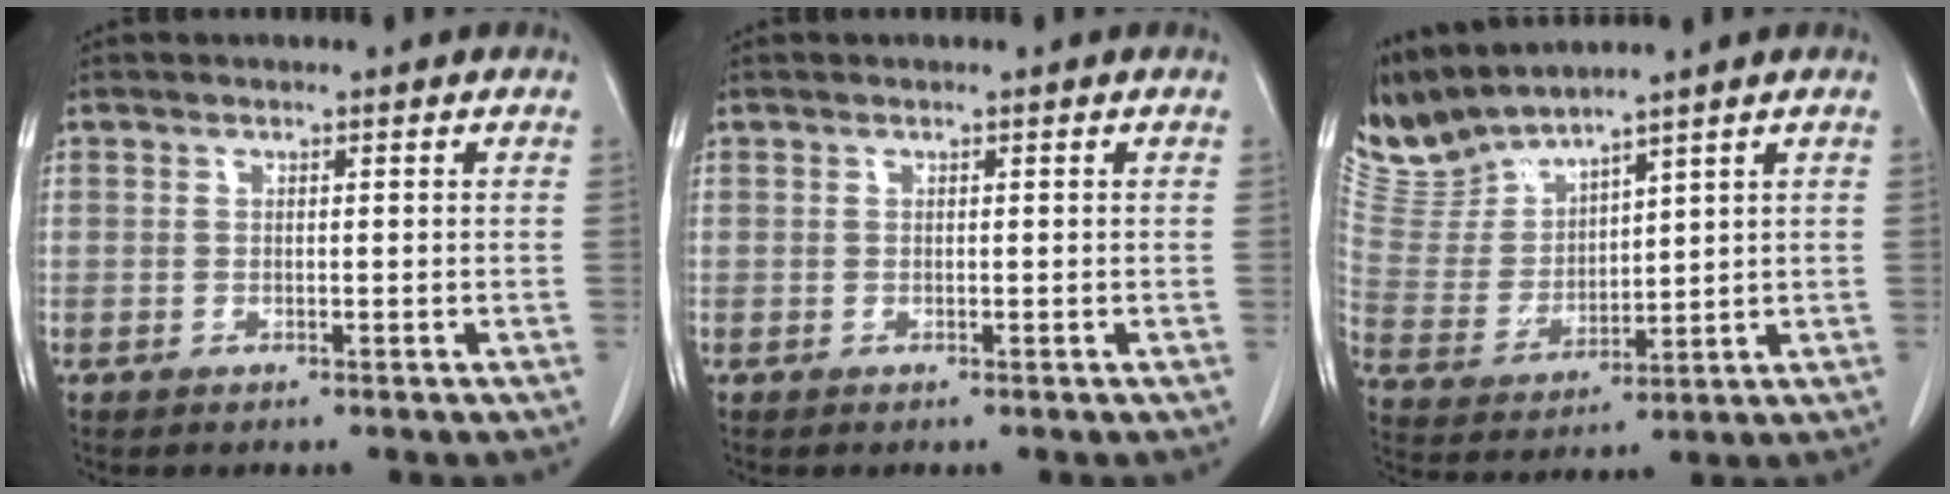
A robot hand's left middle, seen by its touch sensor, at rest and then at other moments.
{"total": 0.0}
{"total": 8.1, "force": [8.1, 0.0, 1.0], "torque": [-0.049, 0.006, 0.188]}